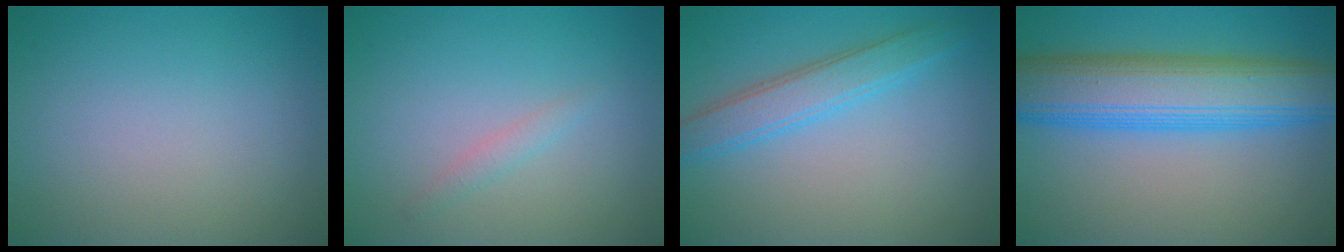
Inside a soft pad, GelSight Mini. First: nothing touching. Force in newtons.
{"total": 0.9, "press": 0.8, "slide": 0.0}
{"total": 3.4, "press": 3.4, "slide": 0.1}
{"total": 9.5, "press": 9.5, "slide": 0.1}